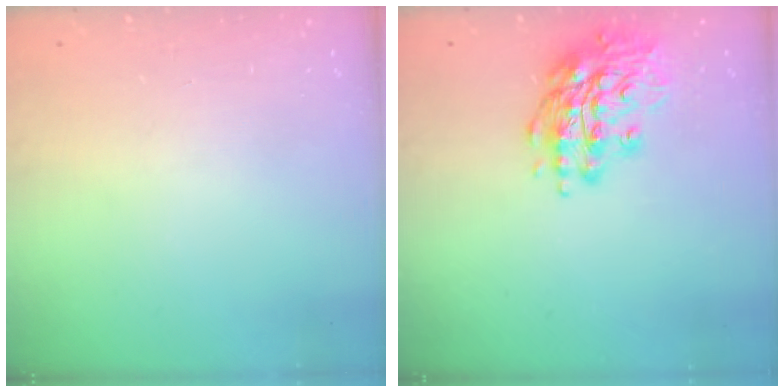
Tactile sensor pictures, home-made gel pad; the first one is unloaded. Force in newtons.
{"total": 16.9, "press": 16.6, "slide": 3.1}